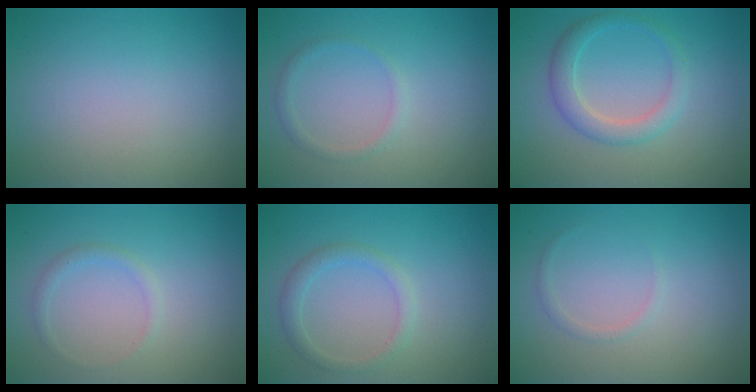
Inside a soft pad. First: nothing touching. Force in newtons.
{"total": 1.1, "press": 1.1, "slide": 0.0}
{"total": 2.7, "press": 2.7, "slide": 0.1}
{"total": 1.0, "press": 1.0, "slide": 0.0}
{"total": 1.8, "press": 1.8, "slide": 0.2}
{"total": 0.7, "press": 0.7, "slide": 0.0}